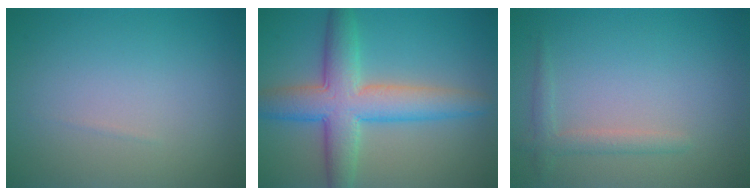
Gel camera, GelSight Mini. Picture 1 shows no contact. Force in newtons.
{"total": 7.1, "press": 7.1, "slide": 0.2}
{"total": 1.7, "press": 1.6, "slide": 0.1}